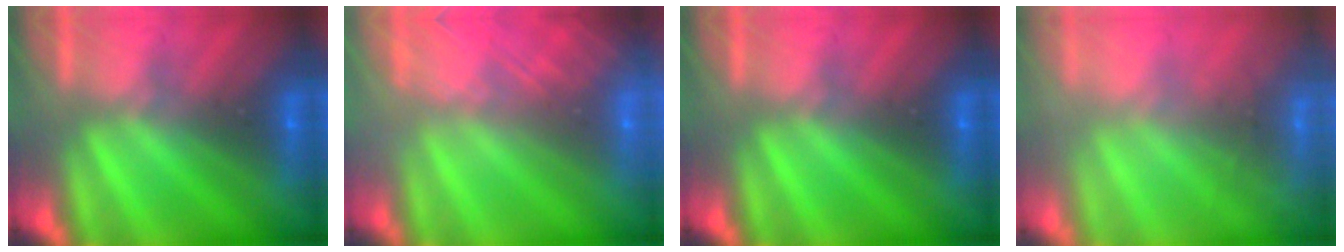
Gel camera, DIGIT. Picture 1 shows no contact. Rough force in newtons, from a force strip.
{"total": 6.1}
{"total": 0.0}
{"total": 7.2}